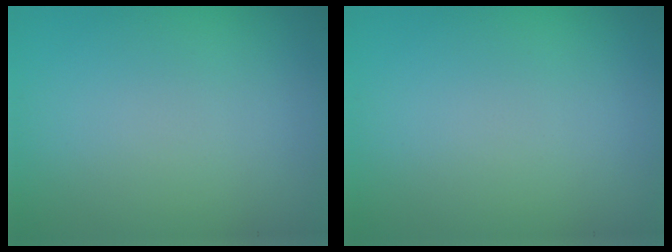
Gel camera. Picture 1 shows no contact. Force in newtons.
{"total": 0.0}